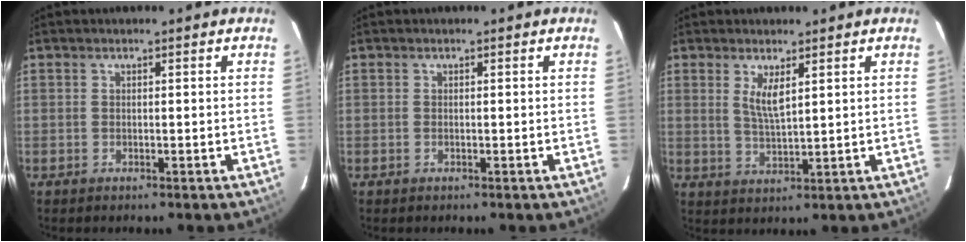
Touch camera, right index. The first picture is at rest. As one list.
[{"total": 0.0}, {"total": 4.2, "force": [1.8, 0.9, 3.7], "torque": [-0.071, -0.008, 0.036]}]